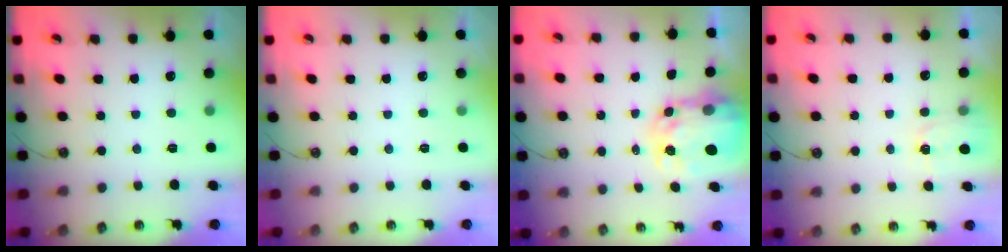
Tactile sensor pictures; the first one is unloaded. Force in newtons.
{"total": 0.0}
{"total": 6.7, "press": 6.7, "slide": 0.6}
{"total": 2.0, "press": 2.0, "slide": 0.3}